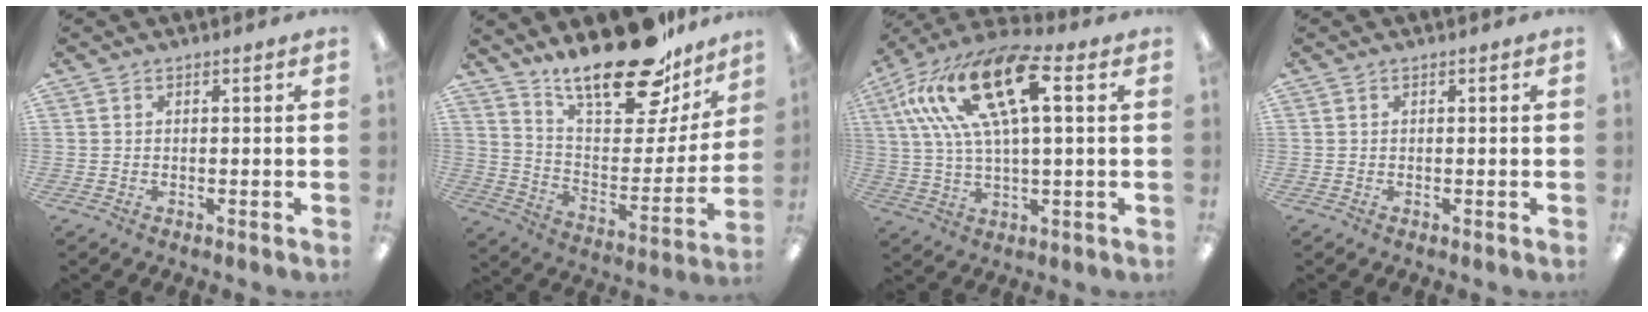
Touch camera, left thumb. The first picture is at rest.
{"total": 23.6, "force": [18.8, 7.8, 11.9], "torque": [-0.177, -0.133, 0.320]}
{"total": 20.9, "force": [8.2, 8.4, 17.2], "torque": [-0.344, -0.015, 0.133]}
{"total": 0.0}